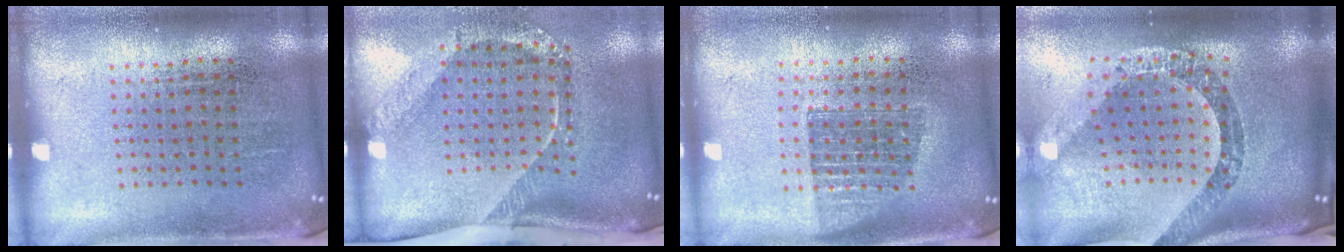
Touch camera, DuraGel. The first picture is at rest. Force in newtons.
{"total": 2.6, "press": 1.7, "slide": 2.0}
{"total": 1.4, "press": 1.1, "slide": 0.8}
{"total": 3.2, "press": 2.3, "slide": 2.2}